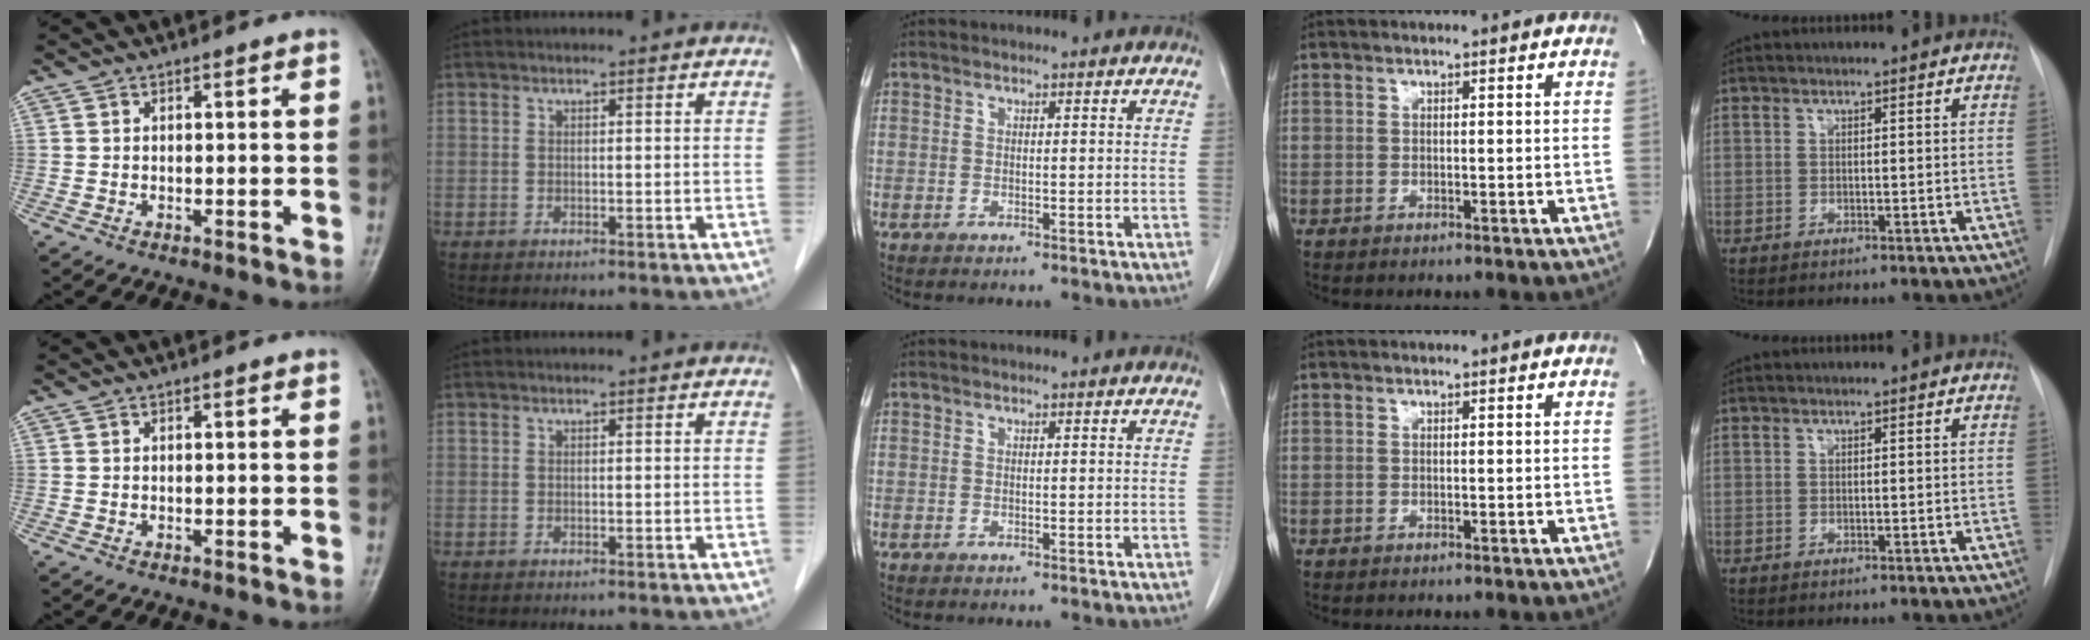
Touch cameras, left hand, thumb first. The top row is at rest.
{}